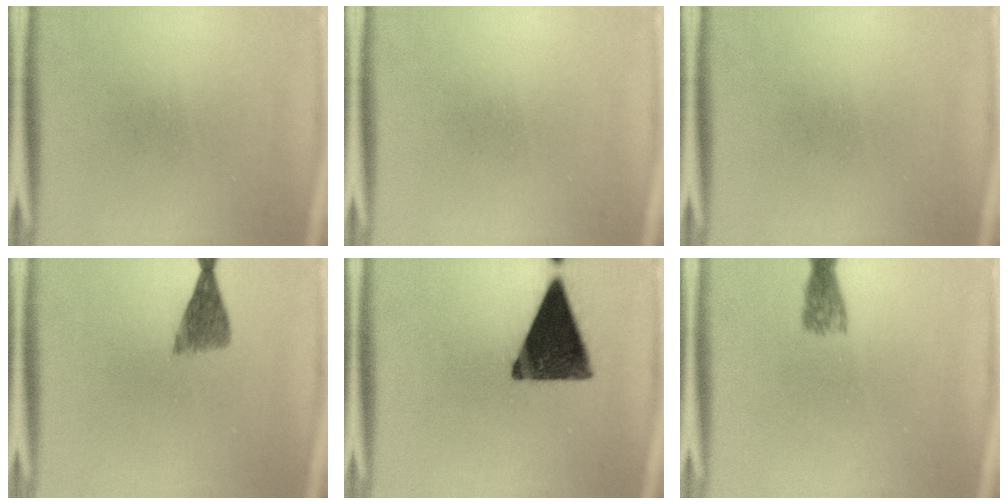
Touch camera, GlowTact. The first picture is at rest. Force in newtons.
{"total": 0.0}
{"total": 0.0}
{"total": 4.1}
{"total": 14.8}
{"total": 2.7}